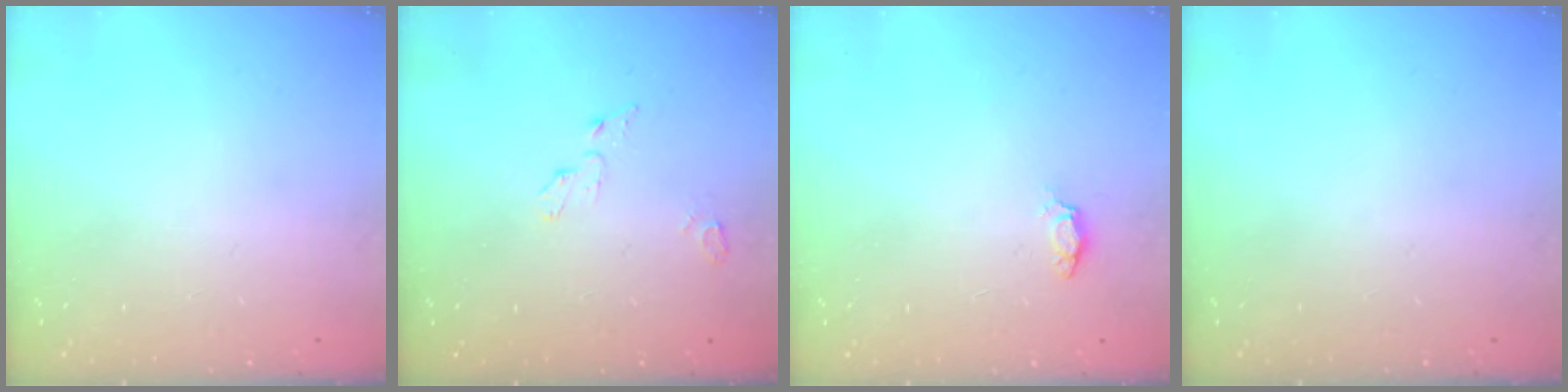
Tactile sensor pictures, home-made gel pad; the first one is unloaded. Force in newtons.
{"total": 4.1, "press": 4.1, "slide": 0.4}
{"total": 3.5, "press": 3.5, "slide": 0.4}
{"total": 0.0}